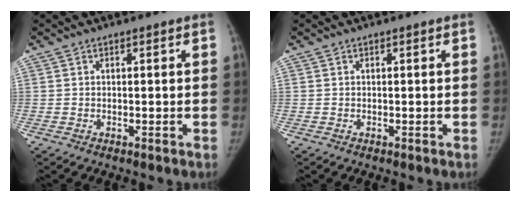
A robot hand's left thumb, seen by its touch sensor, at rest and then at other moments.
{"total": 0.0}